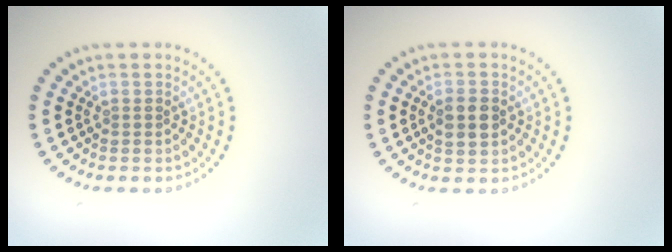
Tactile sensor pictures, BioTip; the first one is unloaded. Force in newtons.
{"total": 2.2, "press": 2.2, "slide": 0.2}